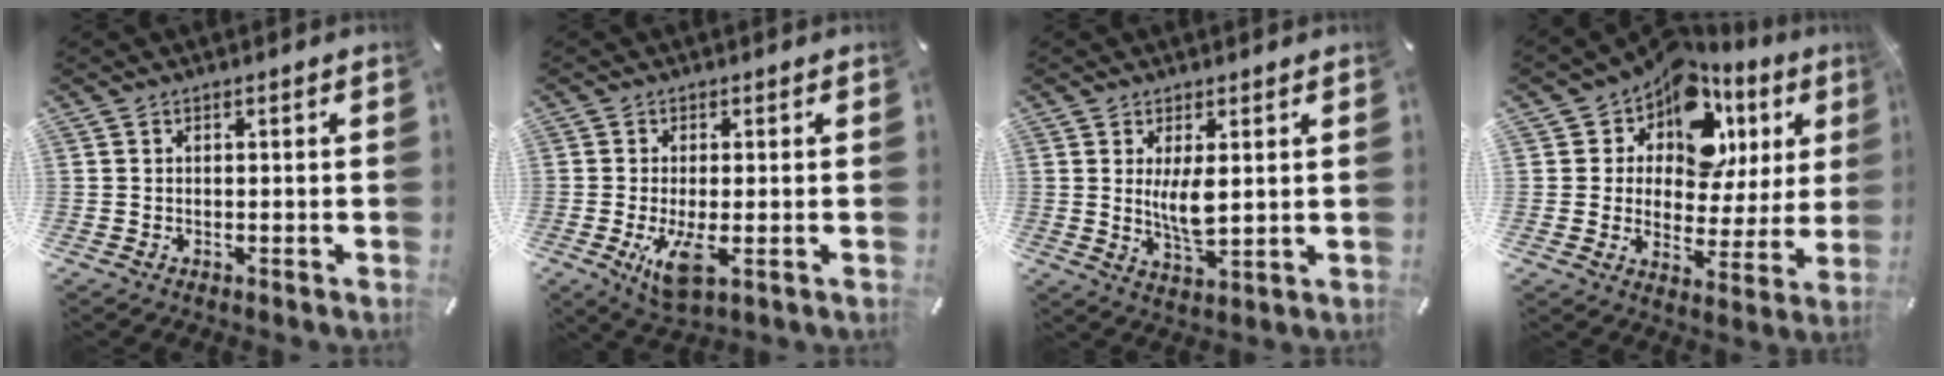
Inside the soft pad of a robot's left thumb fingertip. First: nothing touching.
{"total": 7.7, "force": [-1.7, 2.7, 7.0], "torque": [-0.135, -0.026, -0.029]}
{"total": 6.4, "force": [1.7, 2.5, 5.7], "torque": [-0.118, -0.015, 0.021]}
{"total": 11.8, "force": [7.5, 7.8, 4.7], "torque": [-0.087, -0.060, 0.136]}